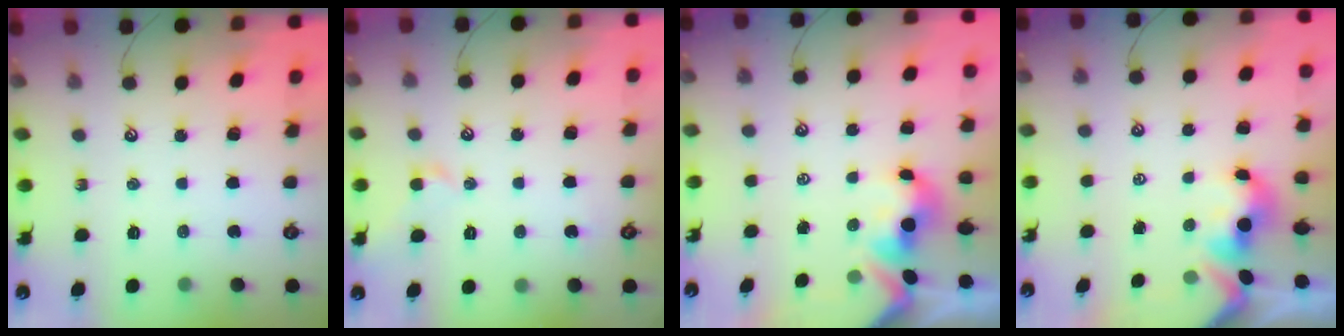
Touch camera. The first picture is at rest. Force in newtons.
{"total": 2.1, "press": 2.0, "slide": 0.6}
{"total": 2.1, "press": 2.0, "slide": 0.7}
{"total": 1.5, "press": 1.3, "slide": 0.7}